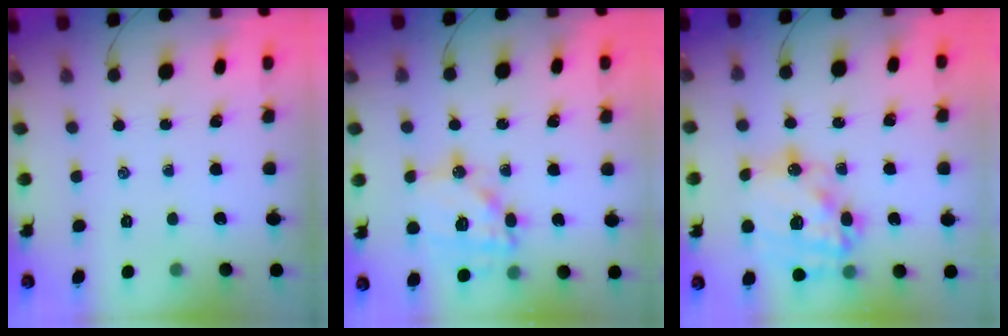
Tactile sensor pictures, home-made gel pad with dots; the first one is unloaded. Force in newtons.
{"total": 15.3, "press": 15.1, "slide": 2.4}
{"total": 22.8, "press": 22.2, "slide": 4.9}